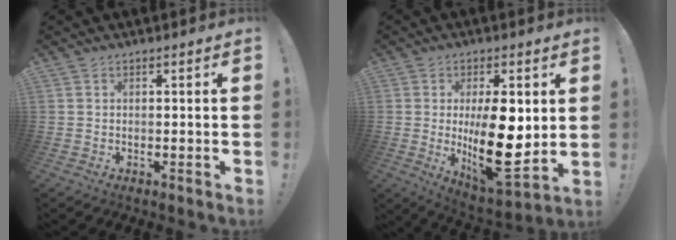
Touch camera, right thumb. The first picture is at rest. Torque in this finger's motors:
{"motor_torque": [1.89, 3.12, 0.37, 0.27, 0.38]}